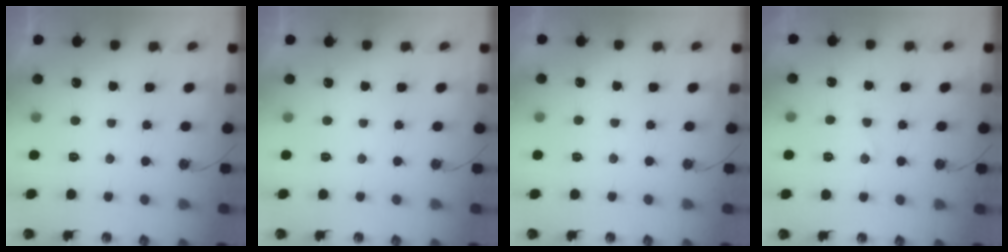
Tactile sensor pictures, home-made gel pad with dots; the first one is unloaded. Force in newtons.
{"total": 0.0}
{"total": 2.6, "press": 2.6, "slide": 0.4}
{"total": 8.4, "press": 8.3, "slide": 0.7}